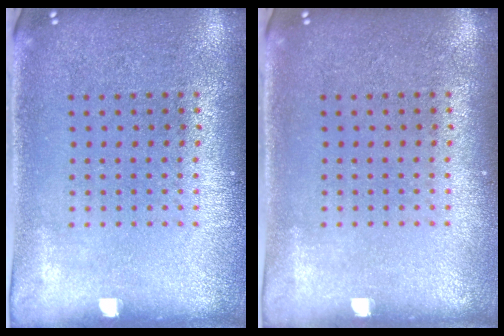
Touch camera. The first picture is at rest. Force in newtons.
{"total": 0.0}